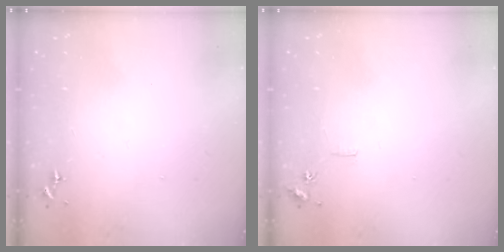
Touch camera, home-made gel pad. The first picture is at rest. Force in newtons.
{"total": 5.6, "press": 5.6, "slide": 0.7}